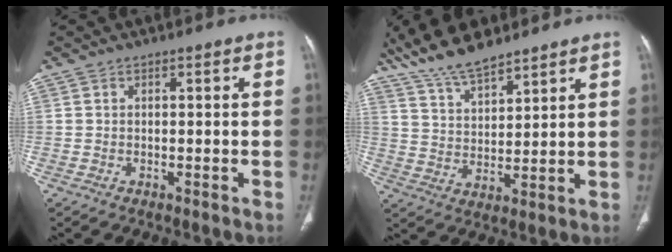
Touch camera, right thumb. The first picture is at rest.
{"total": 11.8, "force": [9.7, 3.5, 5.8], "torque": [-0.090, -0.044, 0.185]}